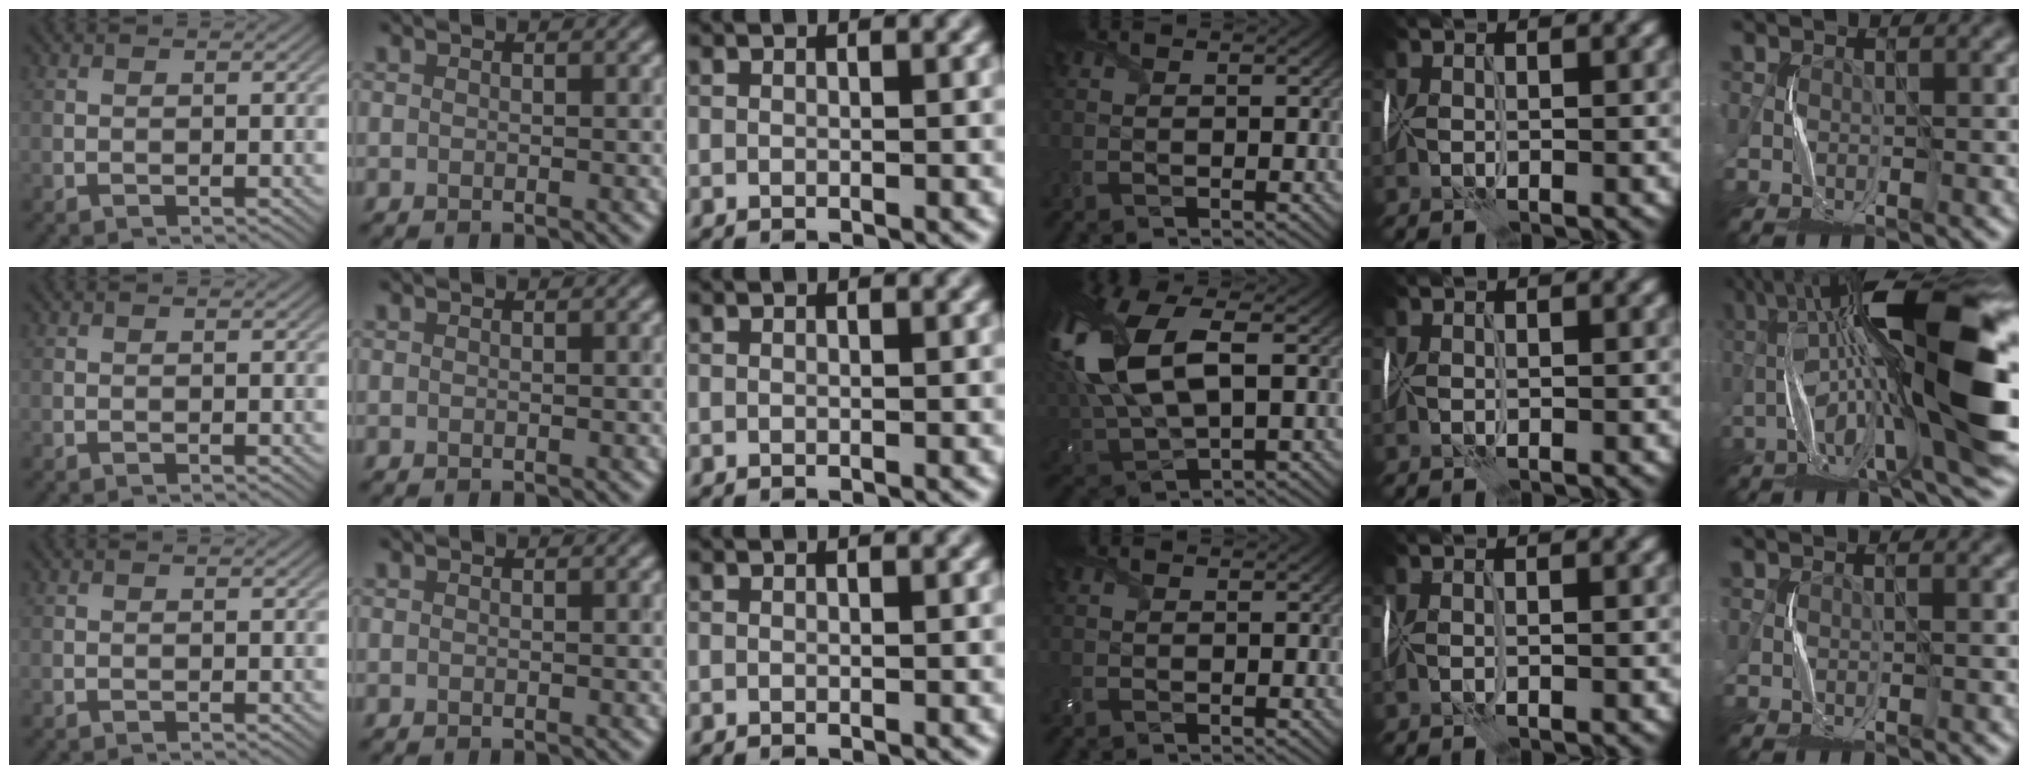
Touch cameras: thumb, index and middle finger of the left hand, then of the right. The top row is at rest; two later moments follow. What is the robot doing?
{"motion": "wrap", "object": "plastic wrap"}